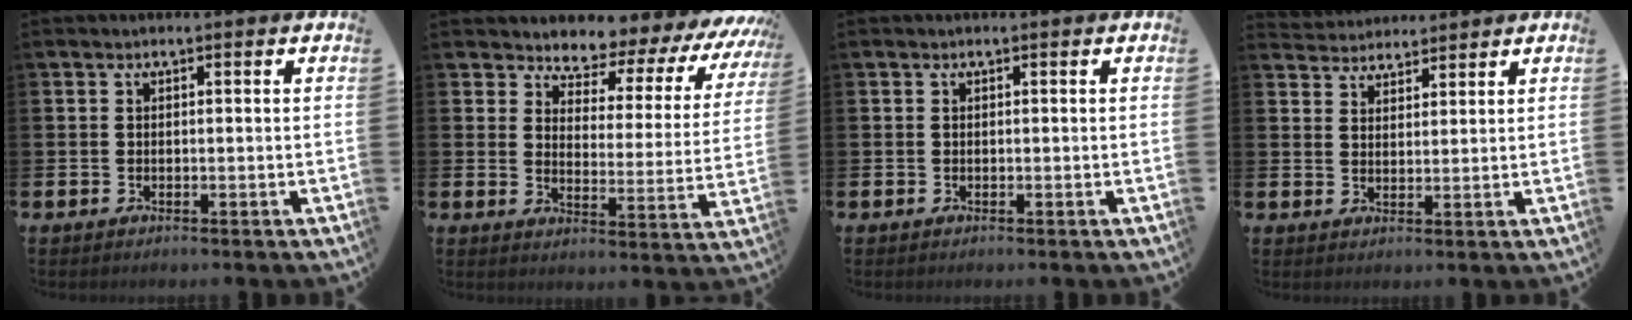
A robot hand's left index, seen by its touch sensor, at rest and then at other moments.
{"total": 4.1, "force": [3.8, 1.5, 0.3], "torque": [-0.023, -0.048, 0.053]}
{"total": 0.0}
{"total": 3.6, "force": [3.4, 0.9, -0.3], "torque": [-0.006, -0.014, 0.064]}